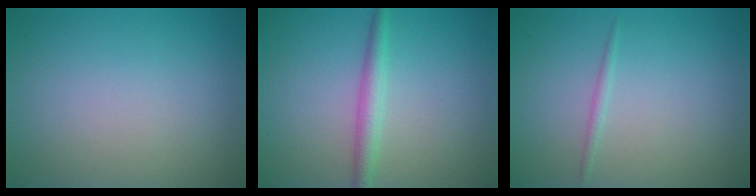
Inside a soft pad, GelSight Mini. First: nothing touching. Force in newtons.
{"total": 2.3, "press": 2.3, "slide": 0.0}
{"total": 0.7, "press": 0.7, "slide": 0.0}